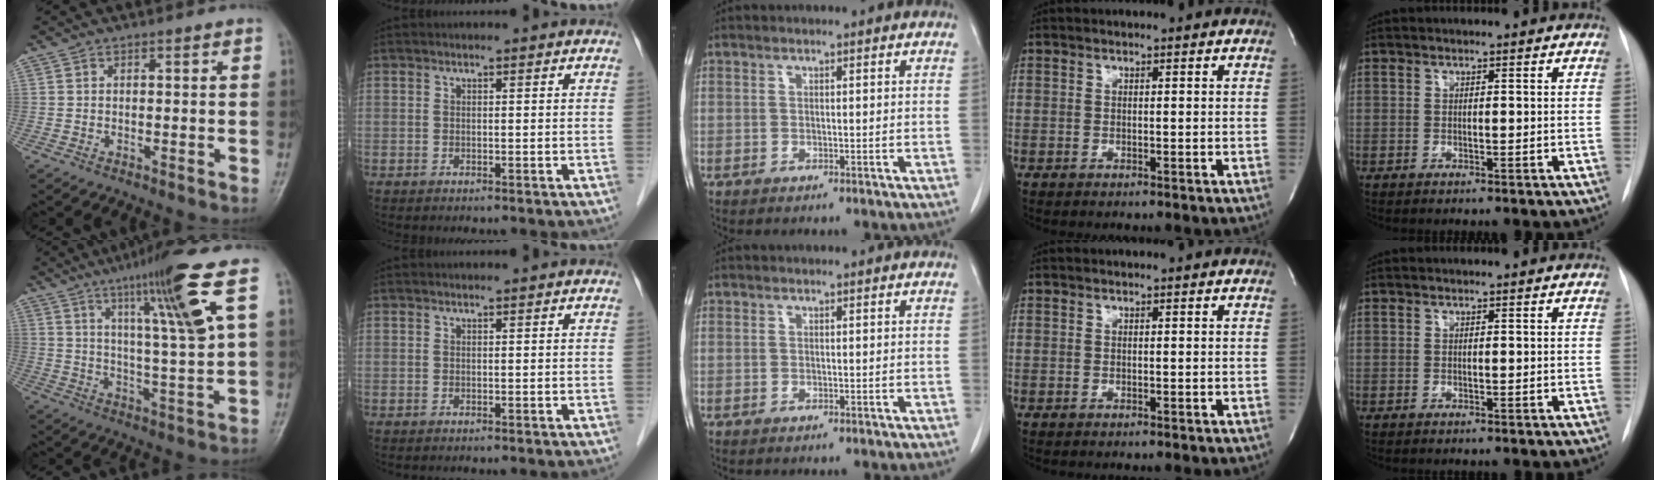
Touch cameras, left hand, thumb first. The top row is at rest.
{"thumb": {"total": 14.6, "force": [6.3, 0.1, 13.2], "torque": [-0.213, -0.023, 0.104]}}